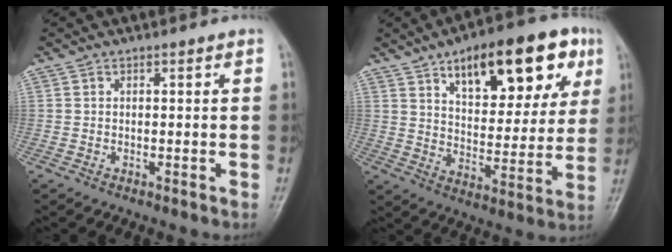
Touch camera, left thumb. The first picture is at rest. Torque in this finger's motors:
{"motor_torque": [1.46, 1.45, 1.69, -1.08, 0.34]}